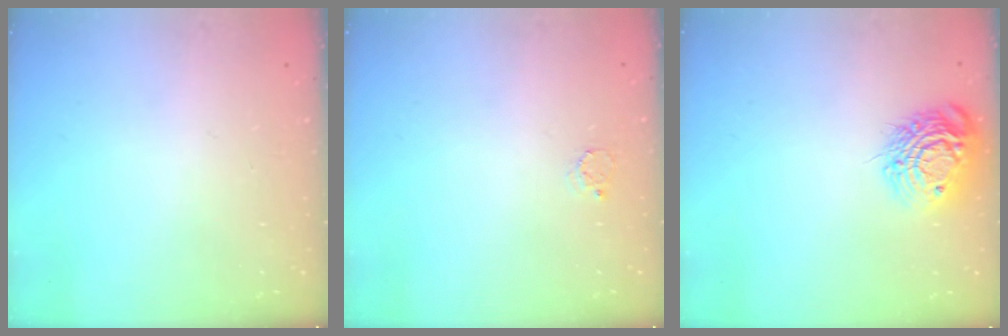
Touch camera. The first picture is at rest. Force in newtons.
{"total": 2.3, "press": 2.3, "slide": 0.2}
{"total": 13.1, "press": 13.1, "slide": 1.0}